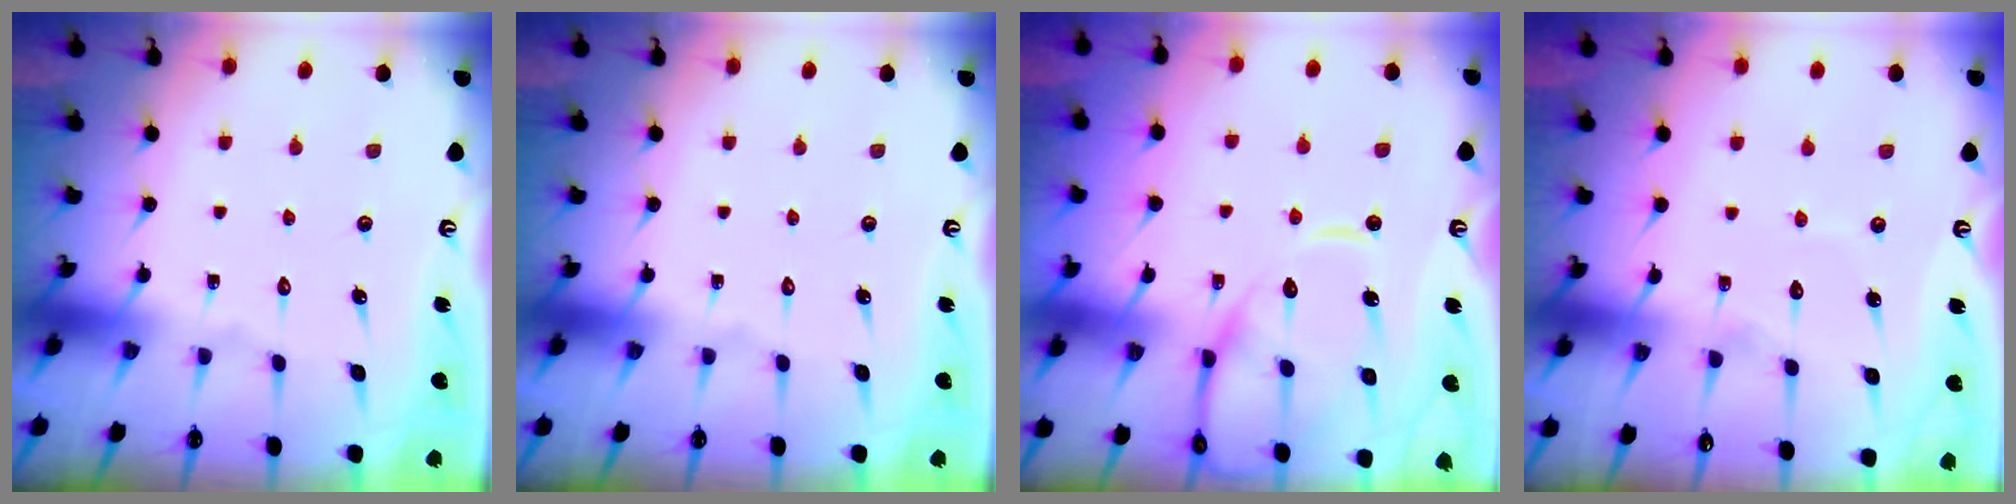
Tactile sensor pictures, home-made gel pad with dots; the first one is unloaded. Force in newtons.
{"total": 0.0}
{"total": 13.1, "press": 13.0, "slide": 1.3}
{"total": 4.7, "press": 4.7, "slide": 0.3}